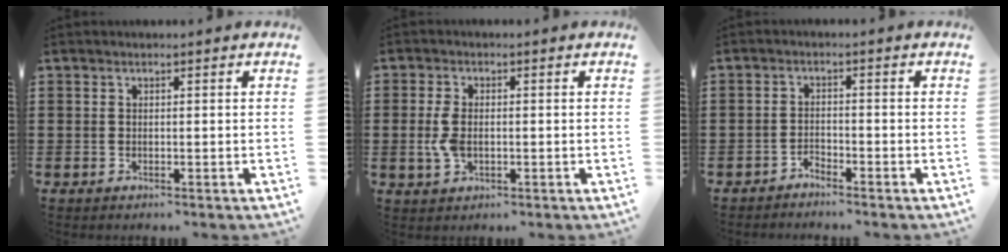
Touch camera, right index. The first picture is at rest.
{"total": 4.3, "force": [-0.3, 2.4, 3.5], "torque": [-0.098, -0.005, -0.013]}
{"total": 2.0, "force": [-2.0, 0.0, 0.0], "torque": [-0.008, 0.003, -0.042]}